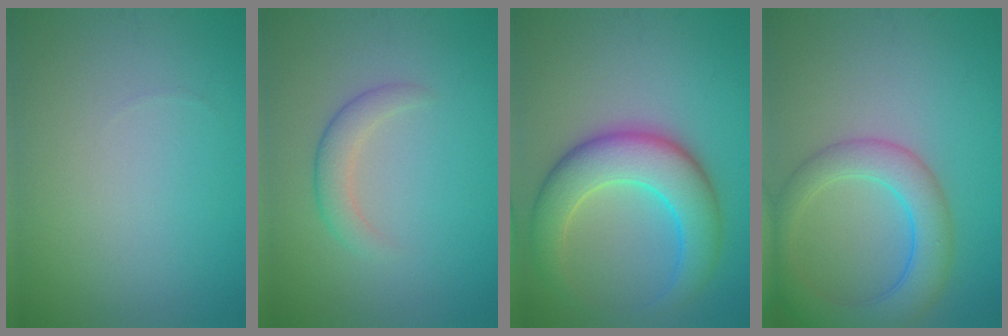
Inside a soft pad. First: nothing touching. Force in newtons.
{"total": 2.3, "press": 2.3, "slide": 0.1}
{"total": 7.7, "press": 7.7, "slide": 0.3}
{"total": 5.7, "press": 5.7, "slide": 0.3}